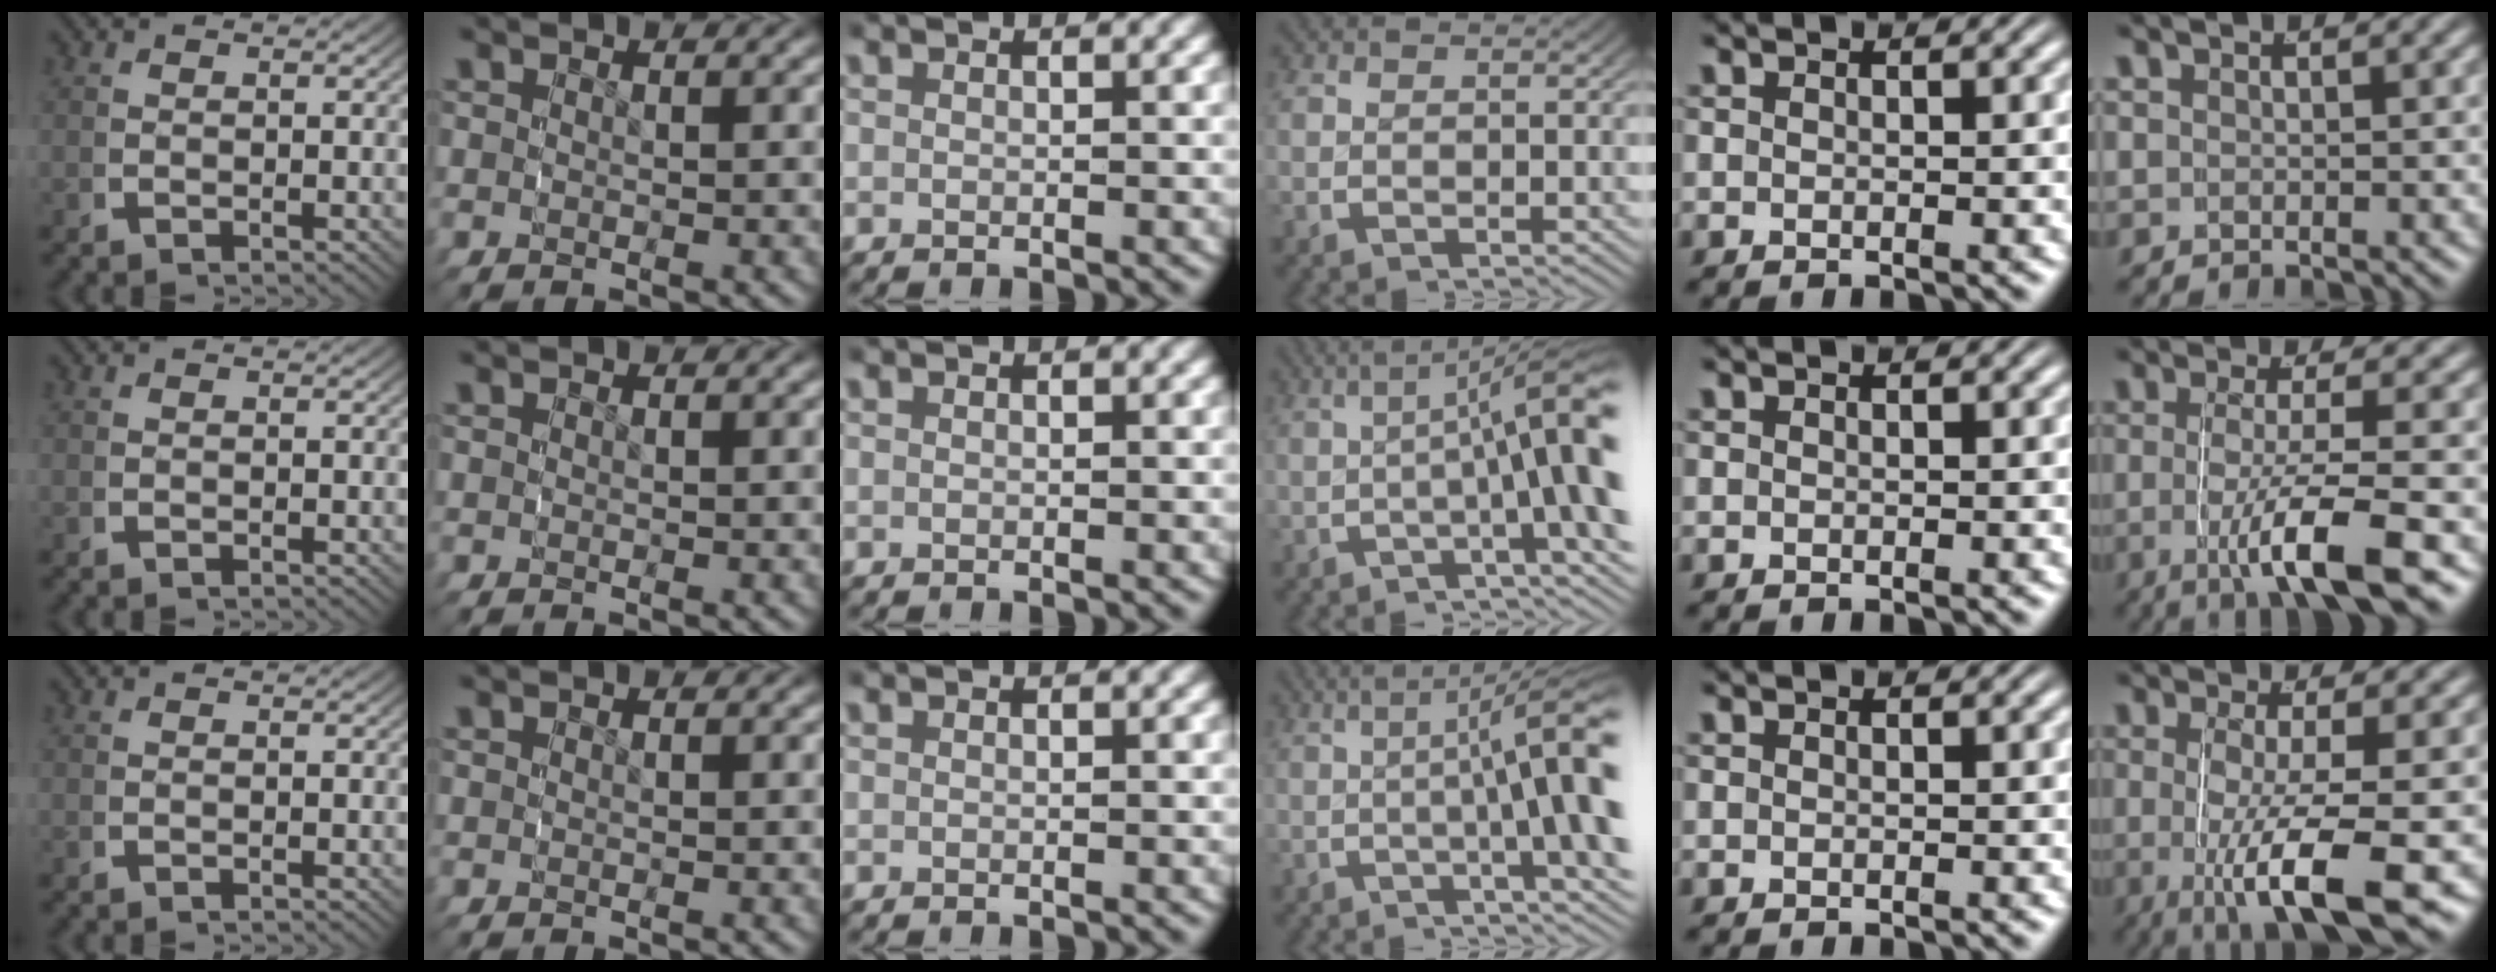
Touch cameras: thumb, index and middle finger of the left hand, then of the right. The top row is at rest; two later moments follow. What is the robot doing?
{"motion": "grasp_and_lifting", "object": "dispenser bottle"}